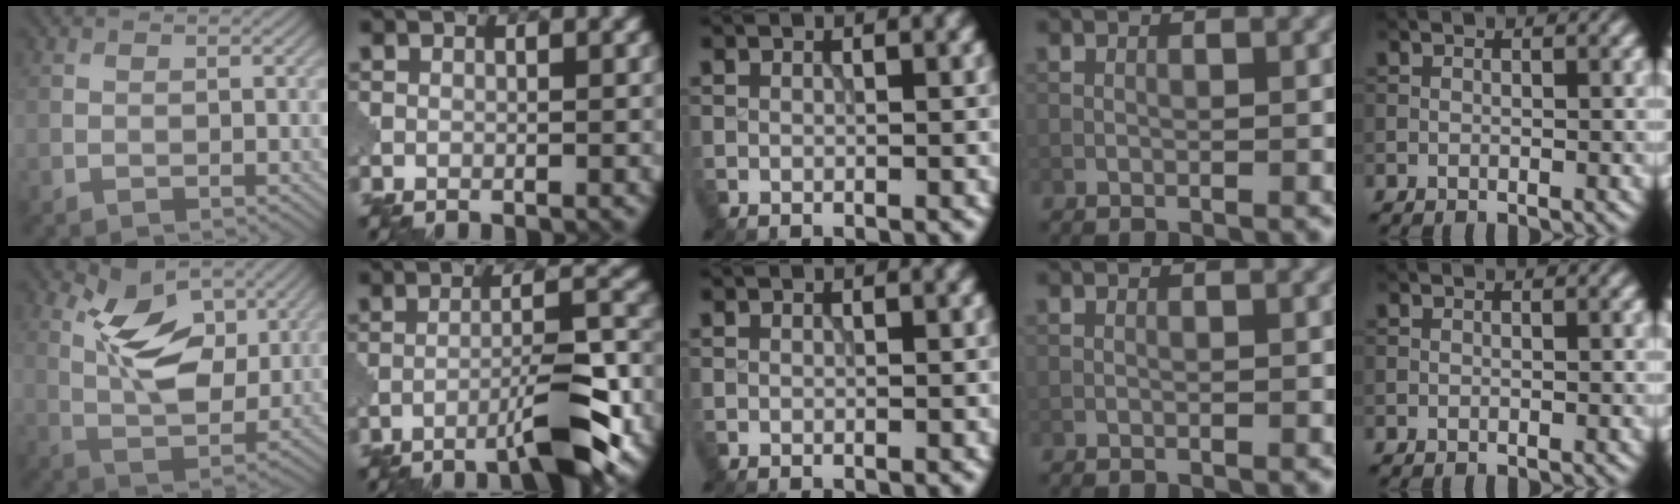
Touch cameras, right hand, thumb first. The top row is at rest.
{"thumb": {"total": 9.3, "force": [3.8, 4.7, 7.0], "torque": [-0.133, -0.006, 0.069]}, "index": {"total": 6.6, "force": [-4.1, 0.9, 5.0], "torque": [-0.070, 0.014, -0.067]}}